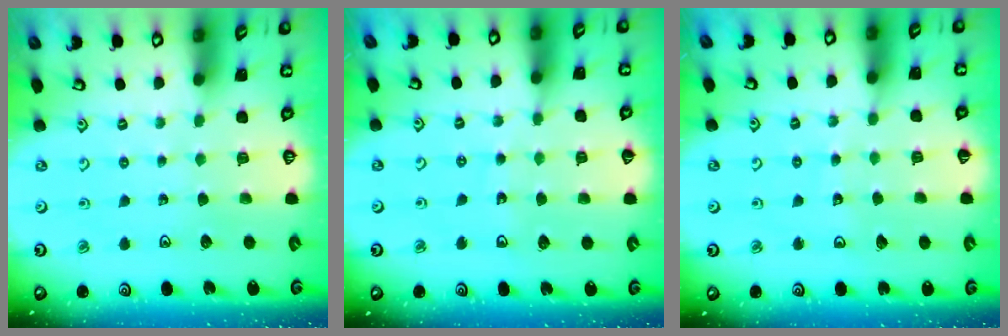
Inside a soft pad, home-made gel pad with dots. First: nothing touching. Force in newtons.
{"total": 6.4, "press": 5.8, "slide": 2.7}
{"total": 5.8, "press": 5.8, "slide": 0.5}